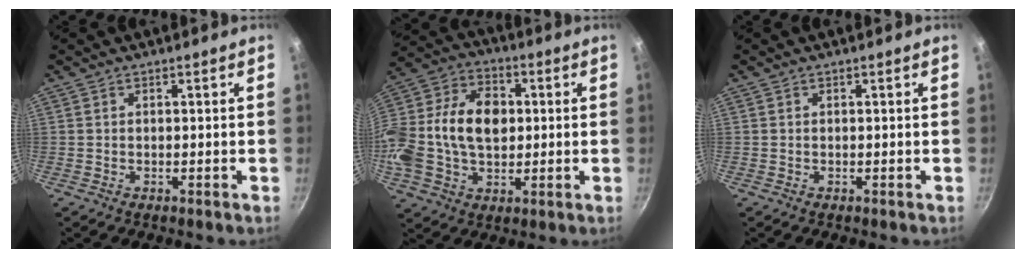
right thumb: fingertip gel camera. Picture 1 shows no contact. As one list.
[{"total": 21.0, "force": [0.9, 14.6, 15.1], "torque": [-0.286, 0.036, 0.005]}, {"total": 0.0}]